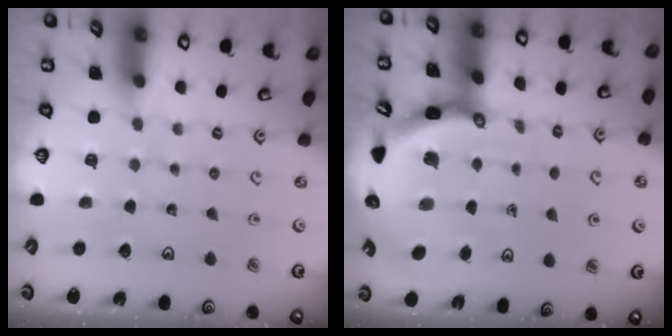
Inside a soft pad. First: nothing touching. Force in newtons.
{"total": 7.5, "press": 7.5, "slide": 0.8}